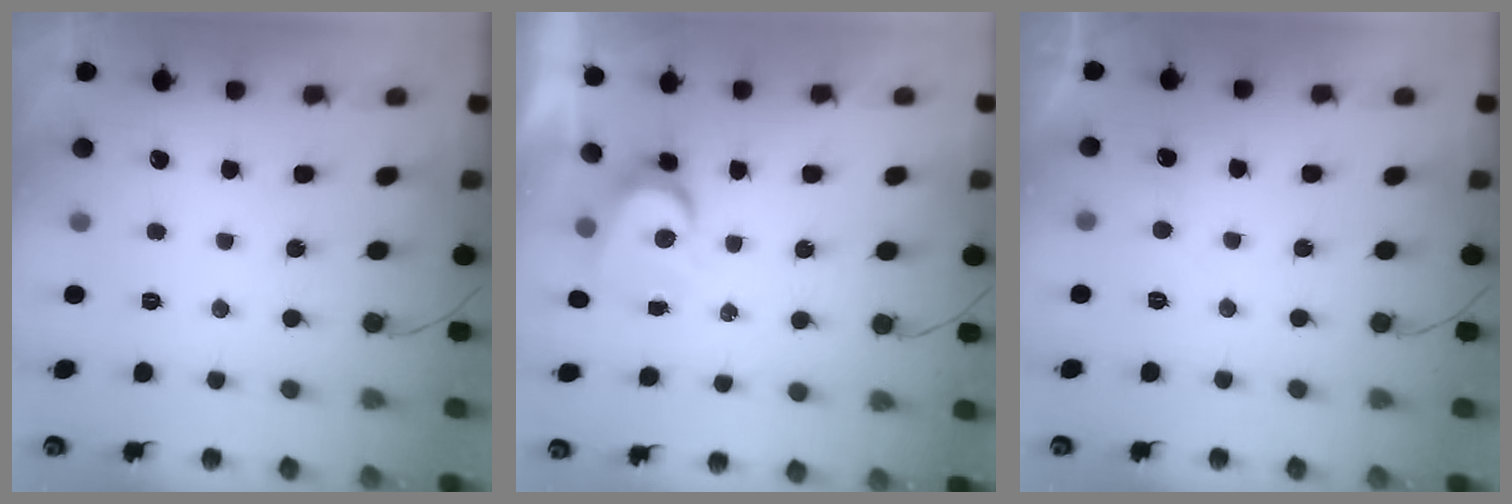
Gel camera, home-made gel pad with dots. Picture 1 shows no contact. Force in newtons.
{"total": 5.0, "press": 5.0, "slide": 0.5}
{"total": 3.9, "press": 3.8, "slide": 0.5}